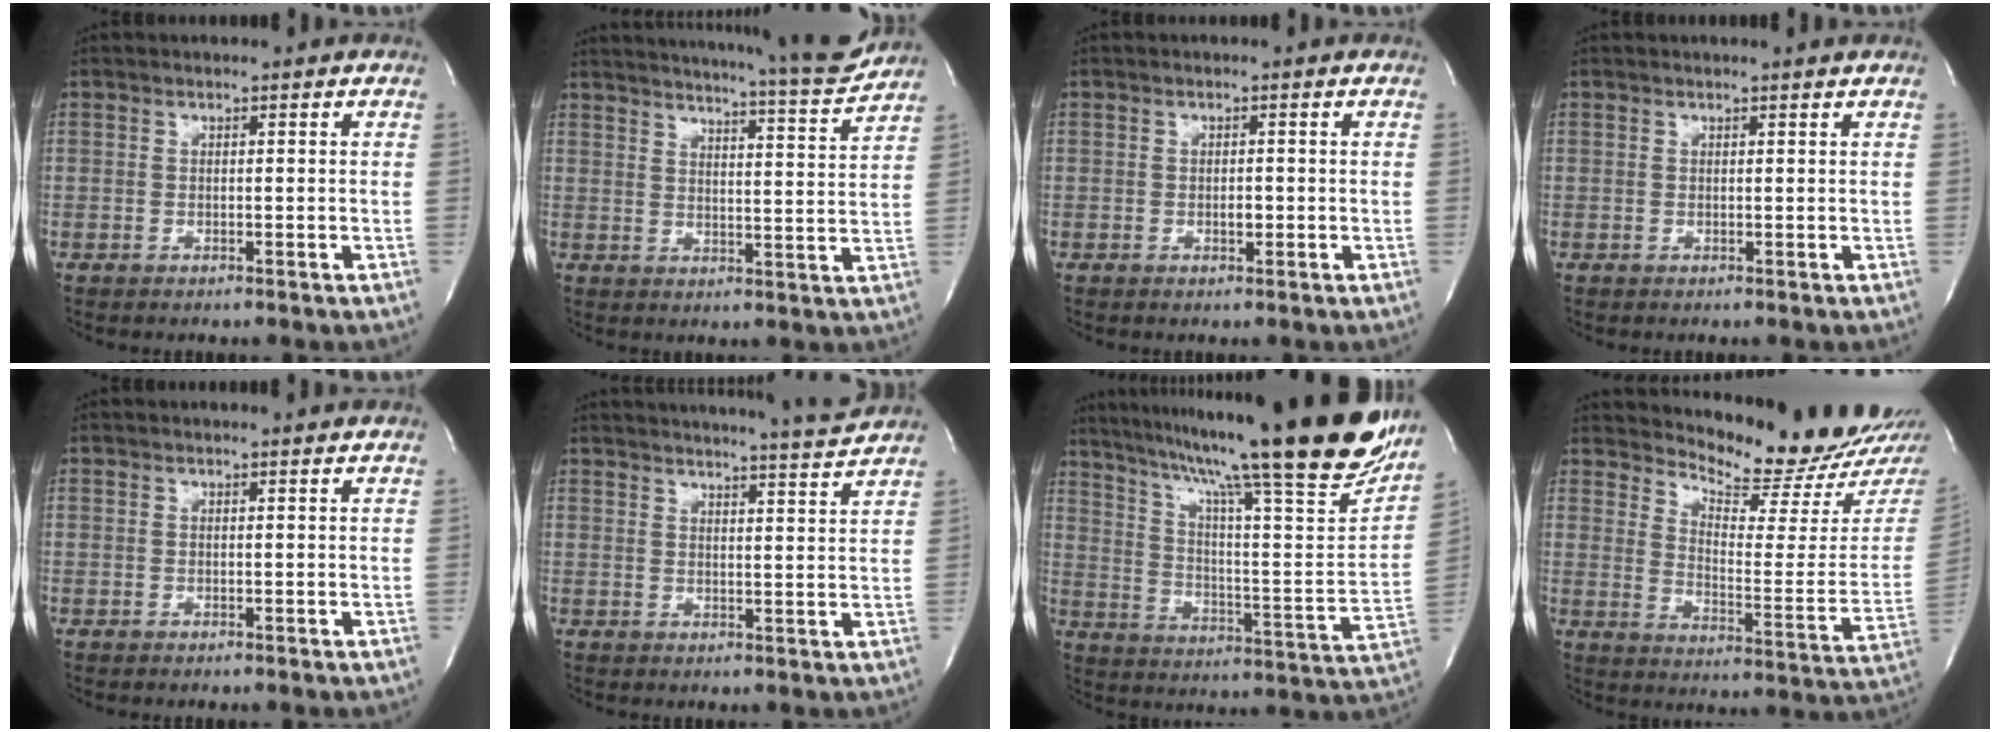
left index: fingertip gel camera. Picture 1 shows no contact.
{"total": 16.8, "force": [15.8, -0.4, 5.6], "torque": [-0.091, -0.054, 0.200]}
{"total": 1.1, "force": [-0.3, 0.5, 1.0], "torque": [-0.016, -0.001, -0.005]}
{"total": 1.1, "force": [1.0, -0.3, 0.4], "torque": [-0.016, -0.002, 0.015]}
{"total": 0.6, "force": [0.5, -0.1, 0.2], "torque": [-0.009, -0.003, 0.010]}
{"total": 11.3, "force": [10.9, -1.4, 2.7], "torque": [-0.047, -0.032, 0.135]}
{"total": 31.4, "force": [24.3, 1.7, 19.8], "torque": [-0.296, -0.055, 0.336]}
{"total": 13.7, "force": [13.4, -0.8, 3.0], "torque": [-0.052, -0.096, 0.182]}